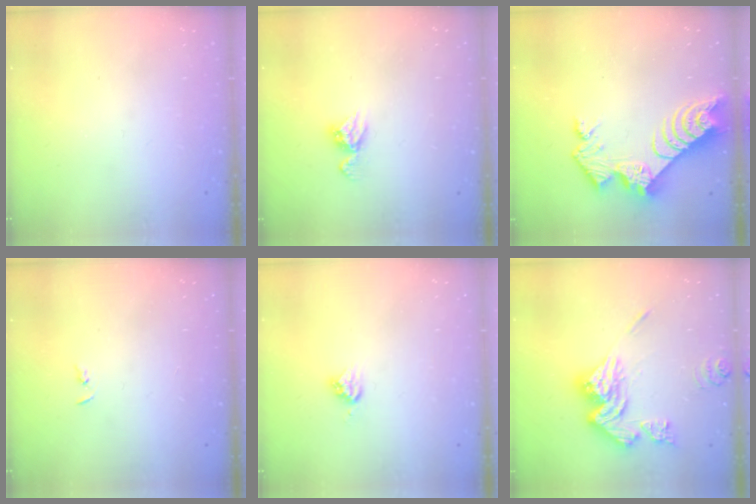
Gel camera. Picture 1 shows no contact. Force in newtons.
{"total": 6.4, "press": 6.4, "slide": 0.5}
{"total": 10.6, "press": 10.5, "slide": 0.9}
{"total": 2.1, "press": 2.1, "slide": 0.3}
{"total": 4.5, "press": 4.5, "slide": 0.1}
{"total": 17.8, "press": 17.7, "slide": 1.6}